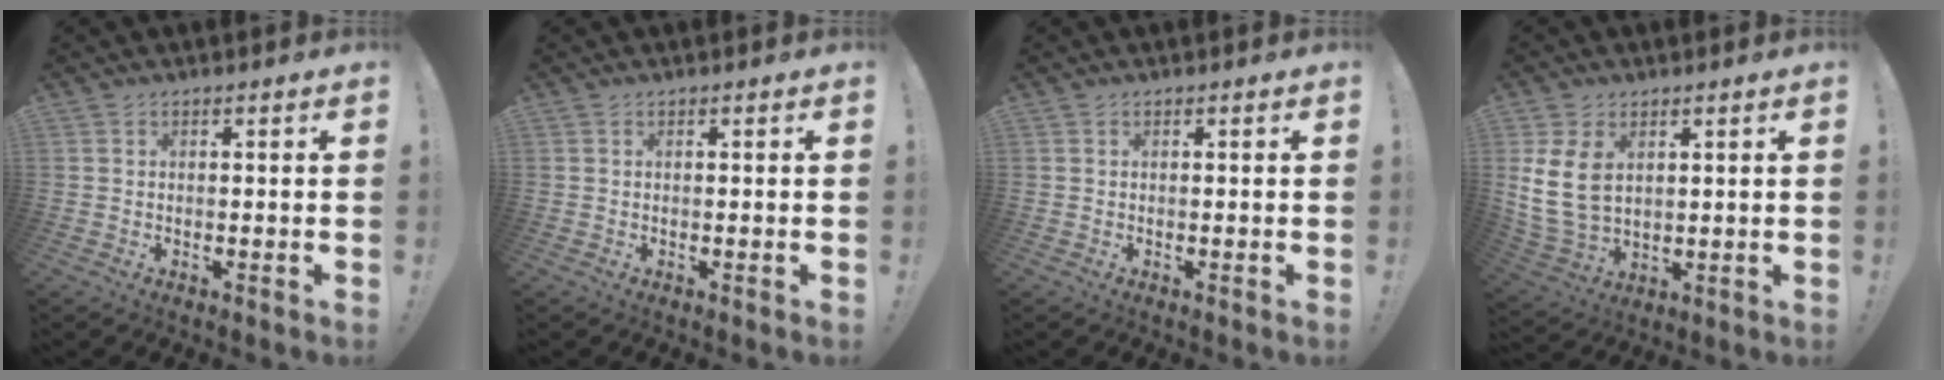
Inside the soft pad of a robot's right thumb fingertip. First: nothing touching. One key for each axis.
{"total": 0.0}
{"total": 0.0}
{"total": 10.8, "fx": 3.0, "fy": 7.5, "fz": 7.2, "tx": -0.138, "ty": -0.010, "tz": 0.060}